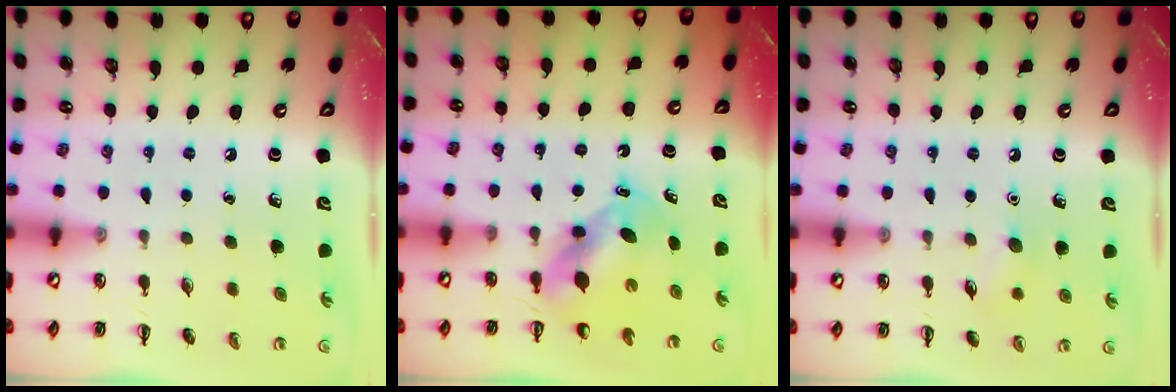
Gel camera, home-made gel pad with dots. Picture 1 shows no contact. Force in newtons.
{"total": 6.2, "press": 6.1, "slide": 1.0}
{"total": 6.7, "press": 6.5, "slide": 1.8}